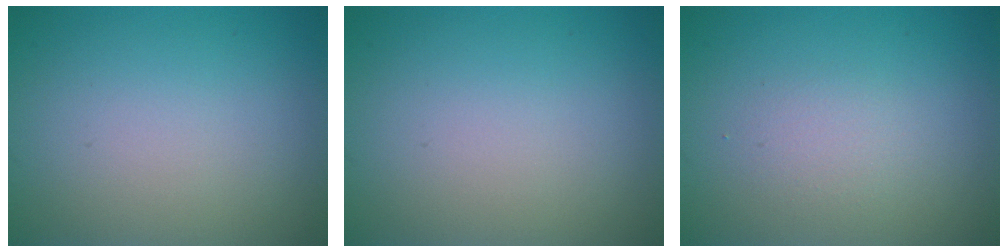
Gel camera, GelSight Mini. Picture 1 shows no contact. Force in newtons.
{"total": 0.0}
{"total": 1.4, "press": 1.4, "slide": 0.1}